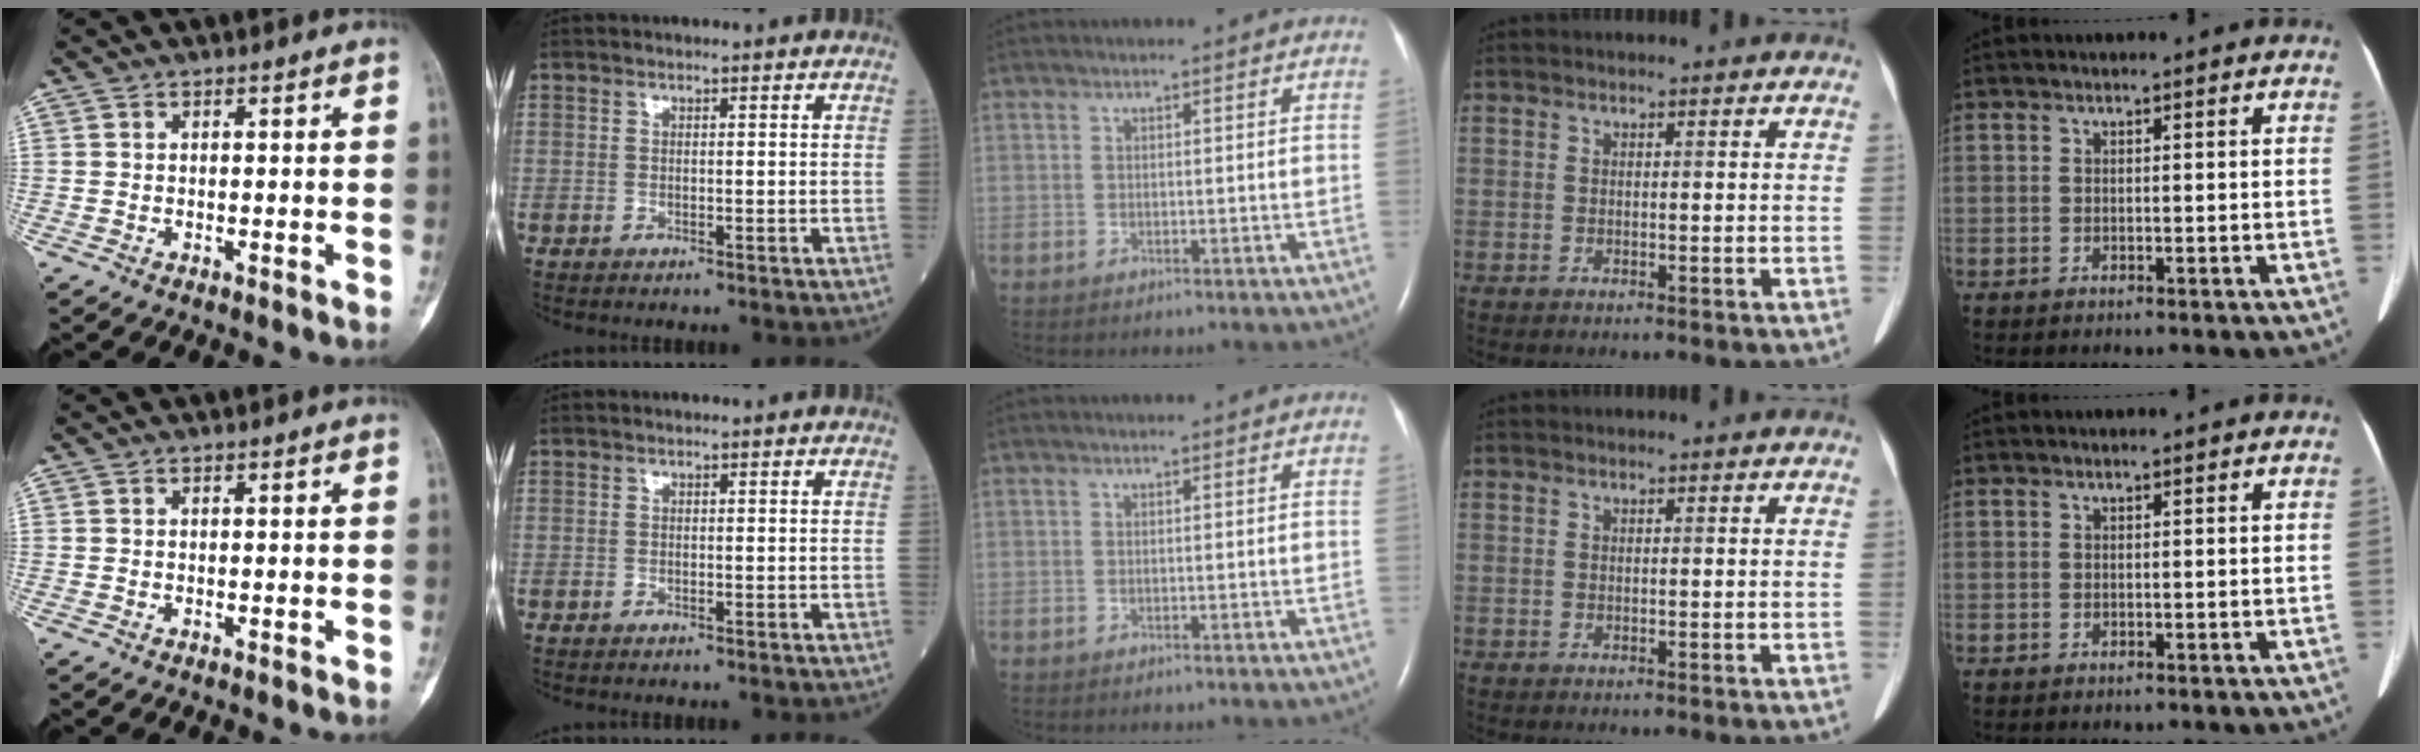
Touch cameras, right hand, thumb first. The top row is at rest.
{}